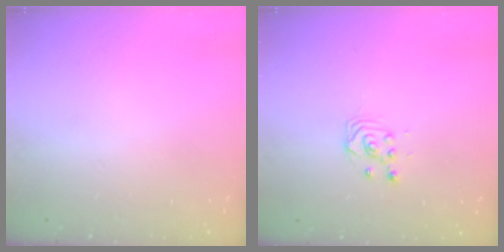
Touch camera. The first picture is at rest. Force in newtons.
{"total": 3.4, "press": 3.3, "slide": 0.3}